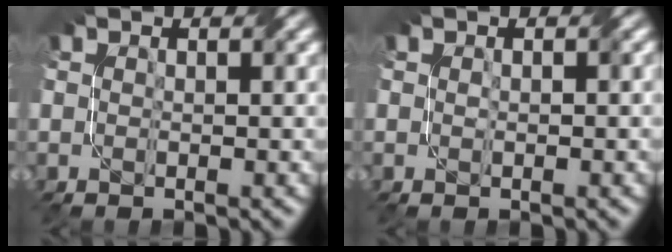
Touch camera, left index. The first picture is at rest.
{"total": 0.5, "force": [0.0, 0.2, 0.5], "torque": [-0.011, 0.002, 0.001]}